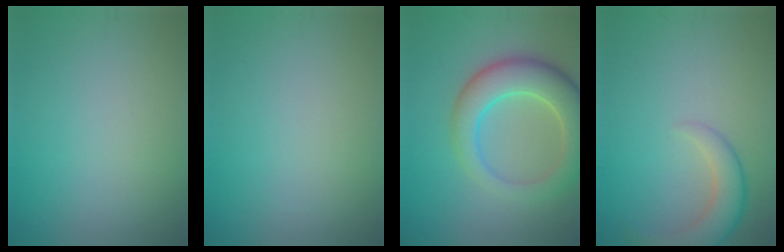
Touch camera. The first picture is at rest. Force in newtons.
{"total": 0.0}
{"total": 7.3, "press": 7.3, "slide": 0.7}
{"total": 4.0, "press": 4.0, "slide": 0.2}